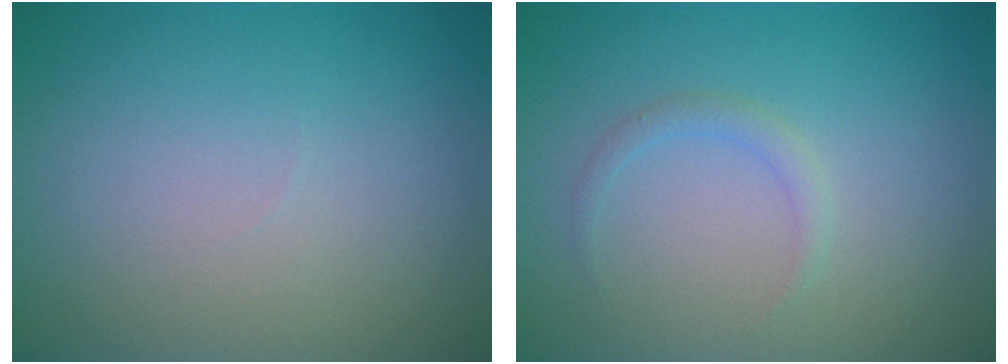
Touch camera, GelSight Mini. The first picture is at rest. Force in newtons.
{"total": 1.0, "press": 1.0, "slide": 0.0}